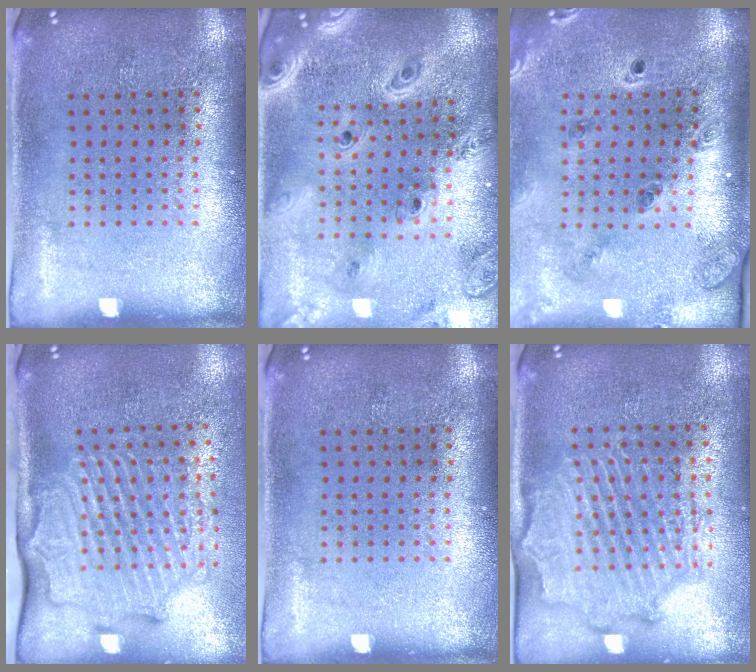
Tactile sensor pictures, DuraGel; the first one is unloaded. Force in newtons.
{"total": 3.3, "press": 2.7, "slide": 2.0}
{"total": 1.6, "press": 1.5, "slide": 0.4}
{"total": 2.9, "press": 2.3, "slide": 1.8}
{"total": 0.0}
{"total": 2.1, "press": 2.1, "slide": 0.5}